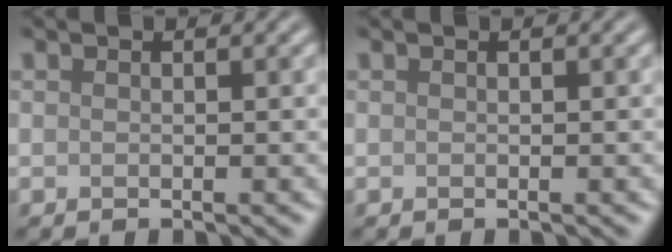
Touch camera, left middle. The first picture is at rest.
{"total": 0.0}